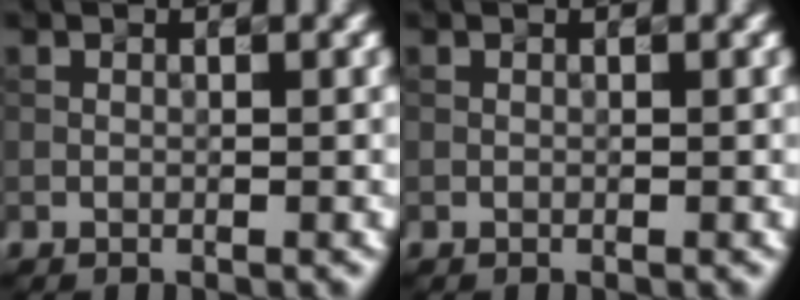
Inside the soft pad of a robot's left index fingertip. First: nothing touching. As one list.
[{"total": 0.0}]